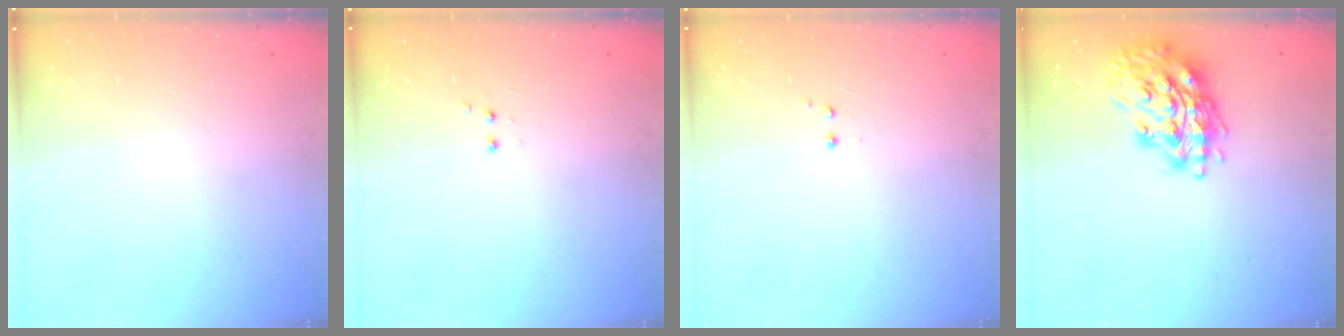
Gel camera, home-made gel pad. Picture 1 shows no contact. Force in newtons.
{"total": 2.8, "press": 2.8, "slide": 0.6}
{"total": 1.2, "press": 1.0, "slide": 0.6}
{"total": 17.6, "press": 17.5, "slide": 2.3}